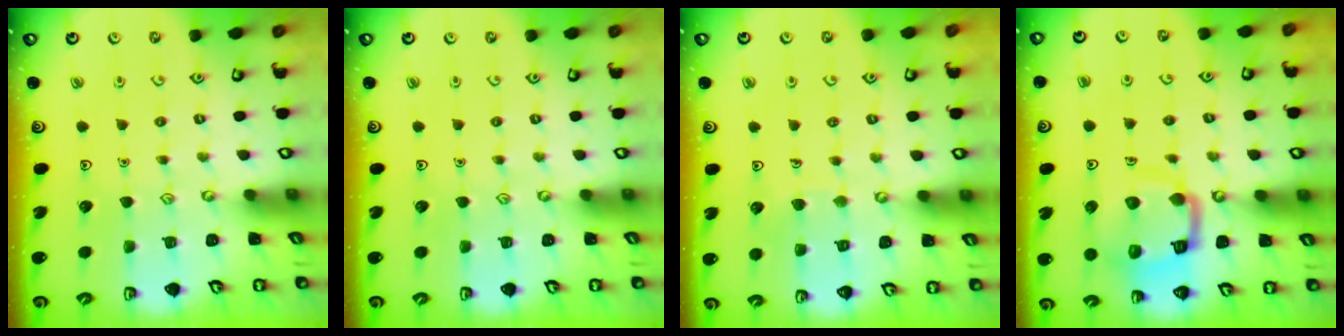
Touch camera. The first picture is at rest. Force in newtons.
{"total": 0.0}
{"total": 3.7, "press": 3.7, "slide": 0.3}
{"total": 12.3, "press": 12.2, "slide": 1.4}